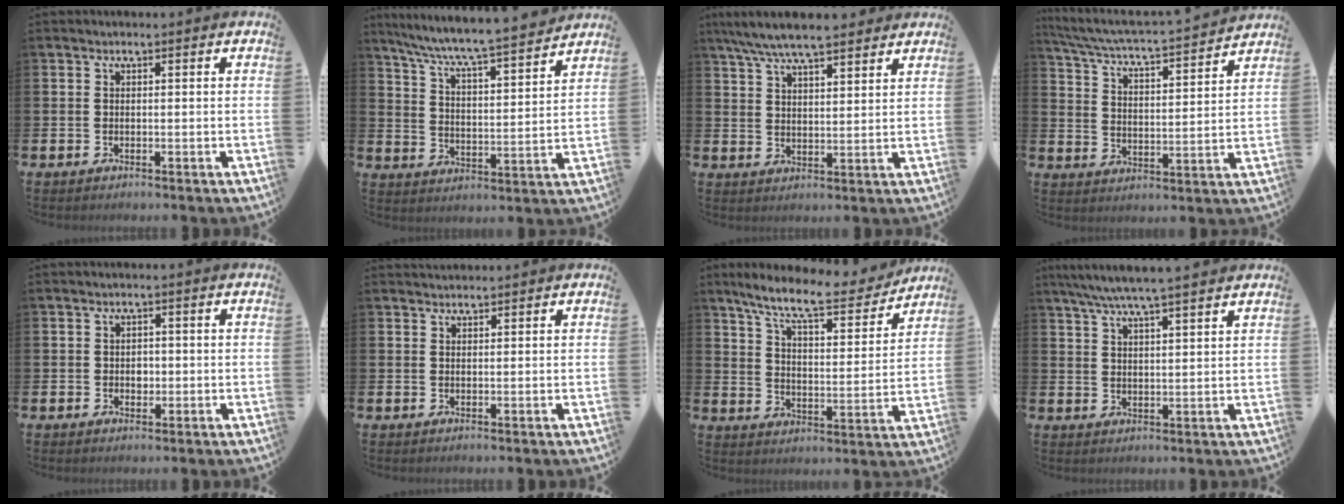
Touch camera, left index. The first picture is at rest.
{"total": 7.4, "force": [7.0, 0.1, 2.4], "torque": [-0.078, -0.058, 0.116]}
{"total": 7.5, "force": [6.9, 1.2, 2.7], "torque": [-0.079, -0.018, 0.129]}
{"total": 5.1, "force": [4.9, 0.3, 1.4], "torque": [-0.055, -0.047, 0.076]}
{"total": 1.6, "force": [0.1, 1.3, 0.9], "torque": [0.000, 0.000, -0.003]}
{"total": 1.5, "force": [1.5, 0.4, 0.0], "torque": [0.008, -0.002, 0.025]}
{"total": 9.9, "force": [8.6, 1.8, 4.6], "torque": [-0.111, -0.049, 0.145]}
{"total": 6.1, "force": [5.6, -0.2, 2.3], "torque": [-0.065, -0.017, 0.100]}